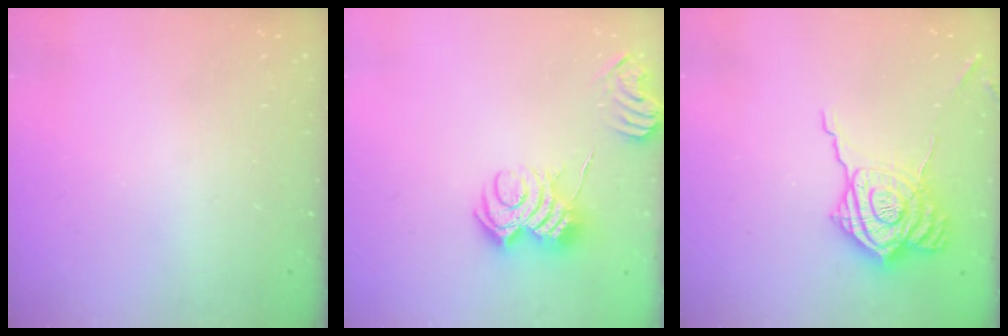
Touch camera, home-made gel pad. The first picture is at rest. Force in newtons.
{"total": 6.2, "press": 6.2, "slide": 0.4}
{"total": 18.8, "press": 18.8, "slide": 1.1}